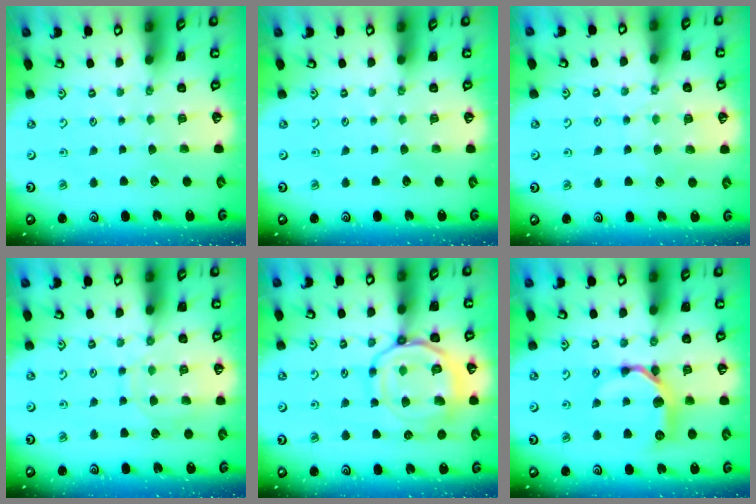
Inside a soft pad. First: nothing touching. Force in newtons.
{"total": 0.0}
{"total": 5.1, "press": 5.0, "slide": 0.8}
{"total": 9.9, "press": 9.9, "slide": 0.8}
{"total": 16.5, "press": 16.5, "slide": 1.7}
{"total": 11.3, "press": 11.3, "slide": 0.6}